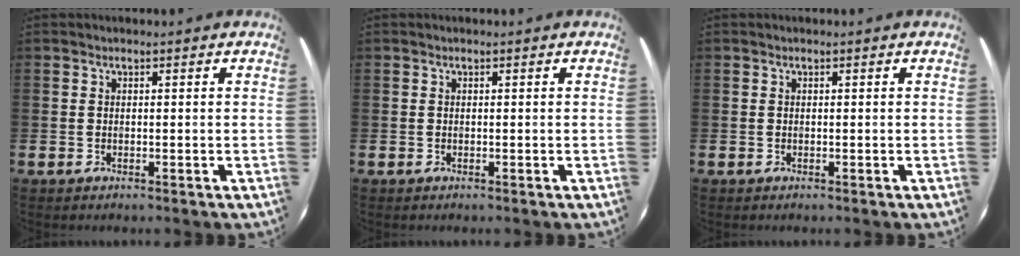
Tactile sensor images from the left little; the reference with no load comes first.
{"total": 0.0}
{"total": 0.0}